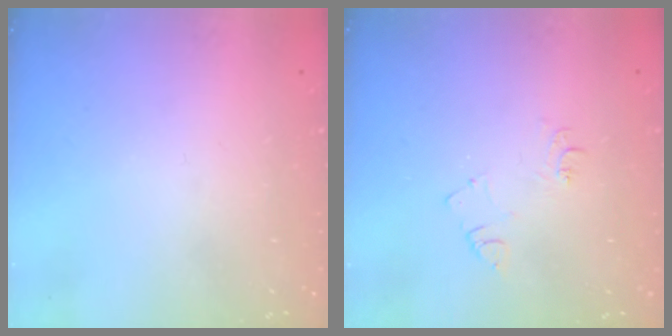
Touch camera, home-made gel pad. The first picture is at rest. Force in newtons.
{"total": 6.7, "press": 6.7, "slide": 0.8}